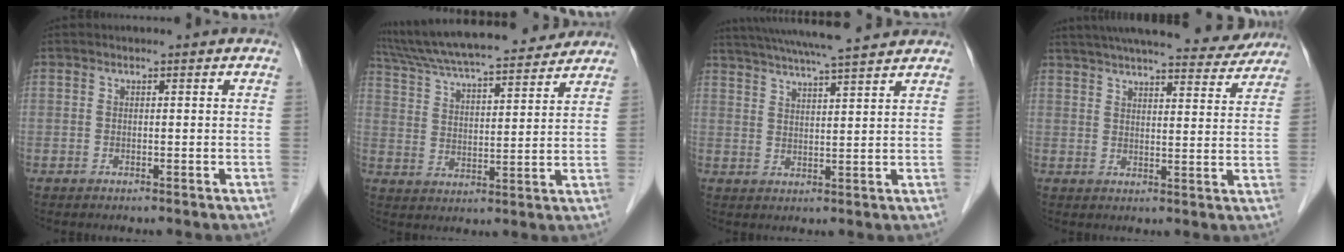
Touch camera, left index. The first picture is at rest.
{"total": 21.7, "force": [19.4, 3.0, 9.2], "torque": [-0.167, 0.031, 0.296]}
{"total": 15.5, "force": [13.7, 0.6, 7.2], "torque": [-0.132, 0.033, 0.200]}
{"total": 23.3, "force": [20.9, 4.0, 9.6], "torque": [-0.157, 0.005, 0.267]}